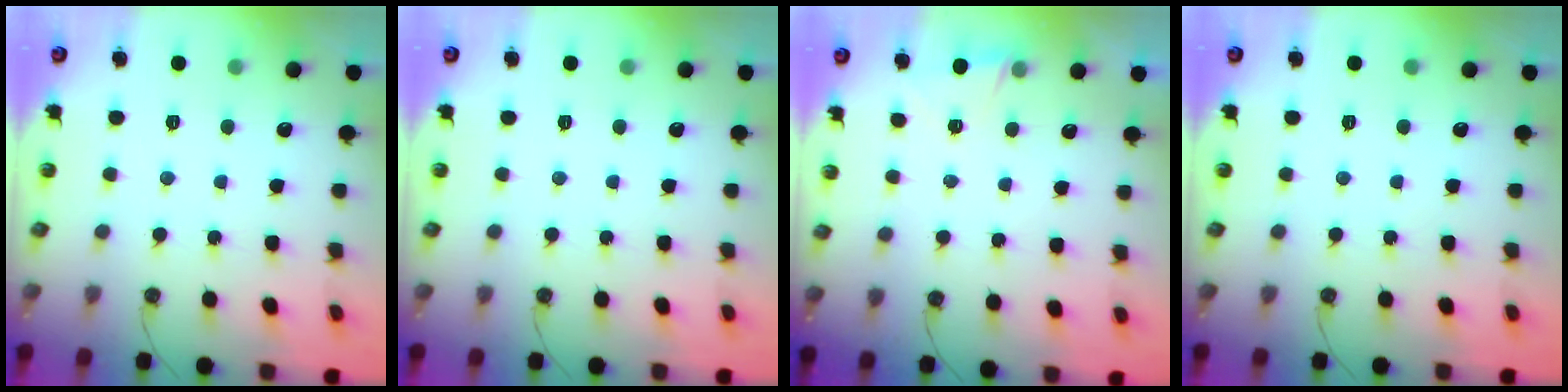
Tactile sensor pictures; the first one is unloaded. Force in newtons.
{"total": 0.0}
{"total": 1.5, "press": 1.3, "slide": 0.8}
{"total": 0.0}